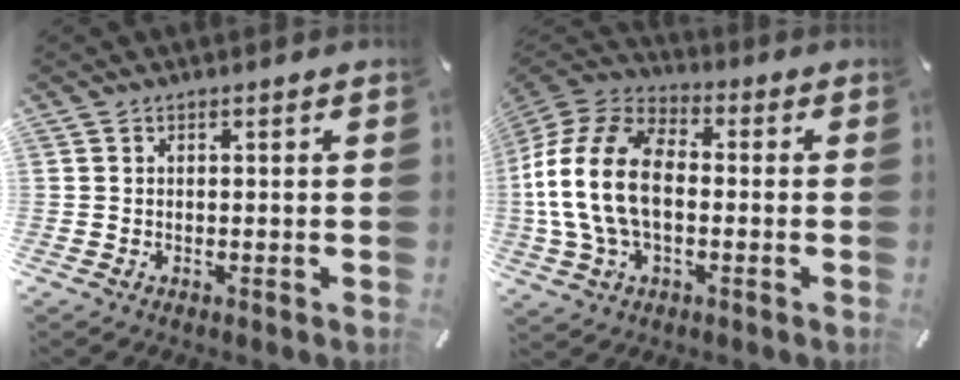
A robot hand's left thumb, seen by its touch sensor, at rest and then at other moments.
{"total": 16.9, "force": [-2.1, 11.1, 12.6], "torque": [-0.276, 0.018, -0.042]}